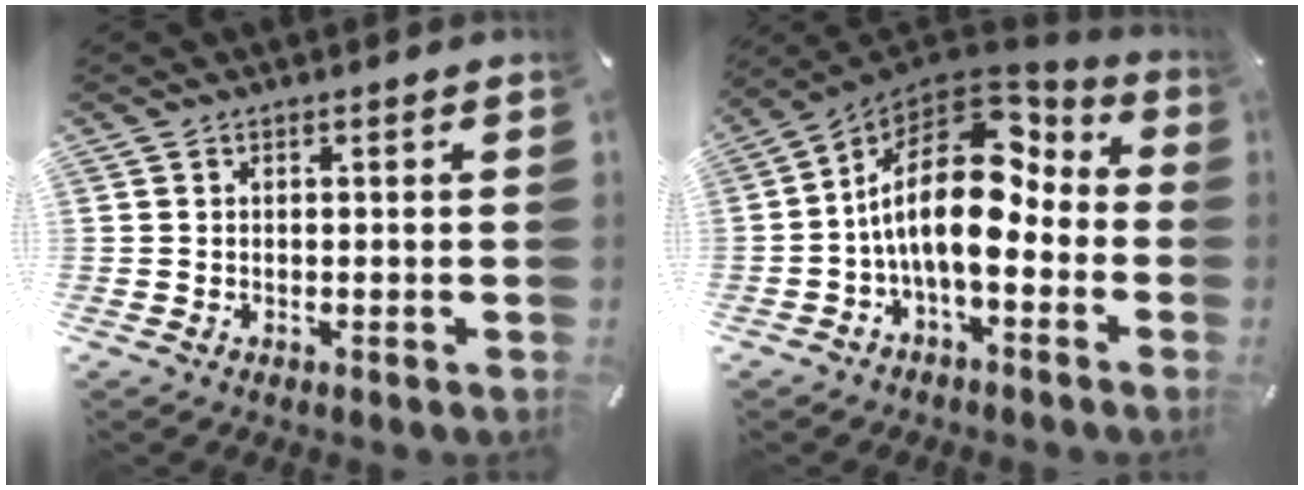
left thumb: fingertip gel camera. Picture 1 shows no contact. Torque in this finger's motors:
{"motor_torque": [1.68, 3.33, 1.67, -0.97, 0.63]}